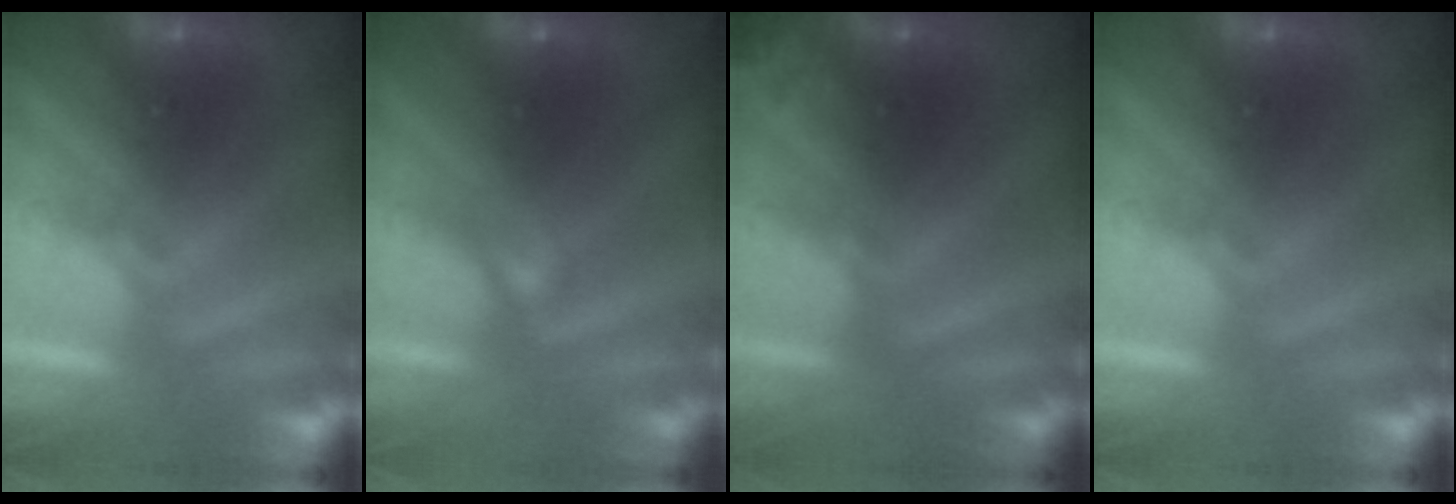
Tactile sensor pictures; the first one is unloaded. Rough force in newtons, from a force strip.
{"total": 2.2}
{"total": 2.2}
{"total": 0.0}